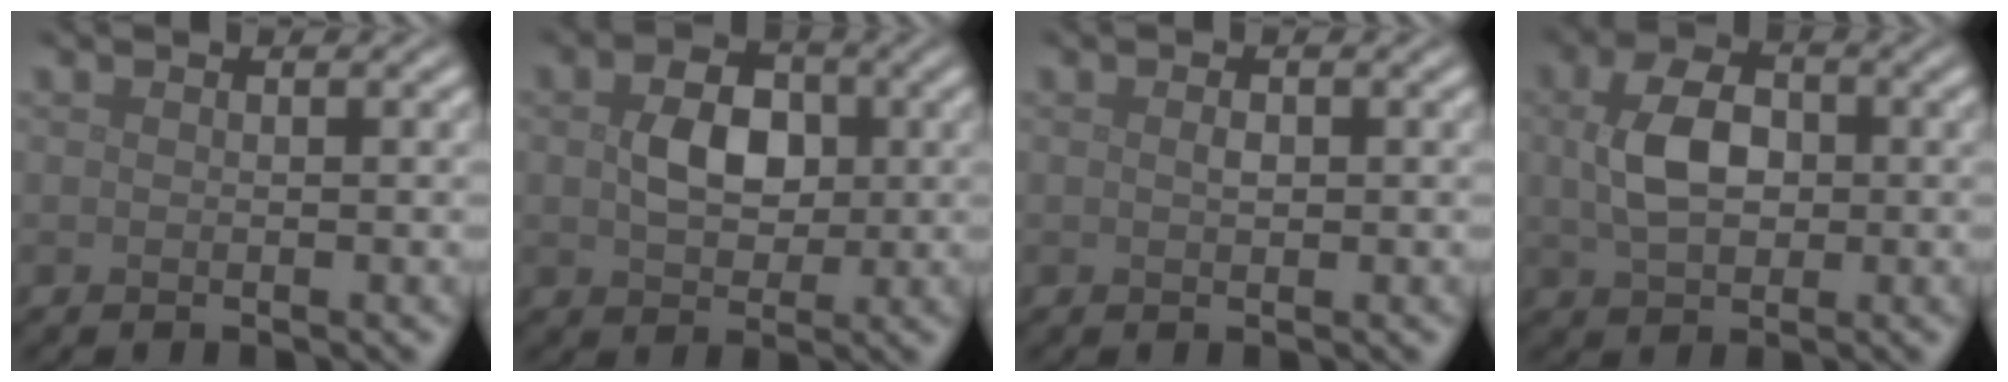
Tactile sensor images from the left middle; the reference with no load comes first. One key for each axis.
{"total": 4.3, "fx": 0.4, "fy": 3.2, "fz": 3.0, "tx": -0.063, "ty": 0.000, "tz": 0.003}
{"total": 0.8, "fx": 0.1, "fy": 0.4, "fz": 0.7, "tx": -0.015, "ty": 0.001, "tz": 0.002}
{"total": 5.0, "fx": 0.5, "fy": 3.4, "fz": 3.7, "tx": -0.082, "ty": 0.005, "tz": 0.006}